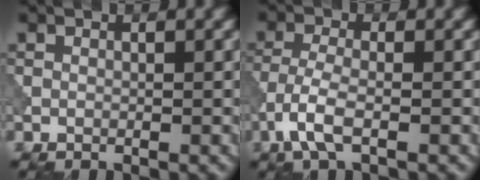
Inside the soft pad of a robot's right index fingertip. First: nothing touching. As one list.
[{"total": 3.3, "force": [-1.7, 1.0, 2.7], "torque": [-0.065, 0.000, -0.042]}]